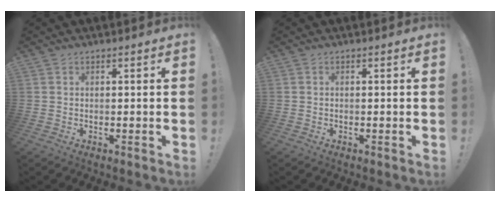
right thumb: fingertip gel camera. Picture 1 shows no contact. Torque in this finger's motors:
{"motor_torque": [0.10, -0.05, 0.10, -0.03, -0.01]}